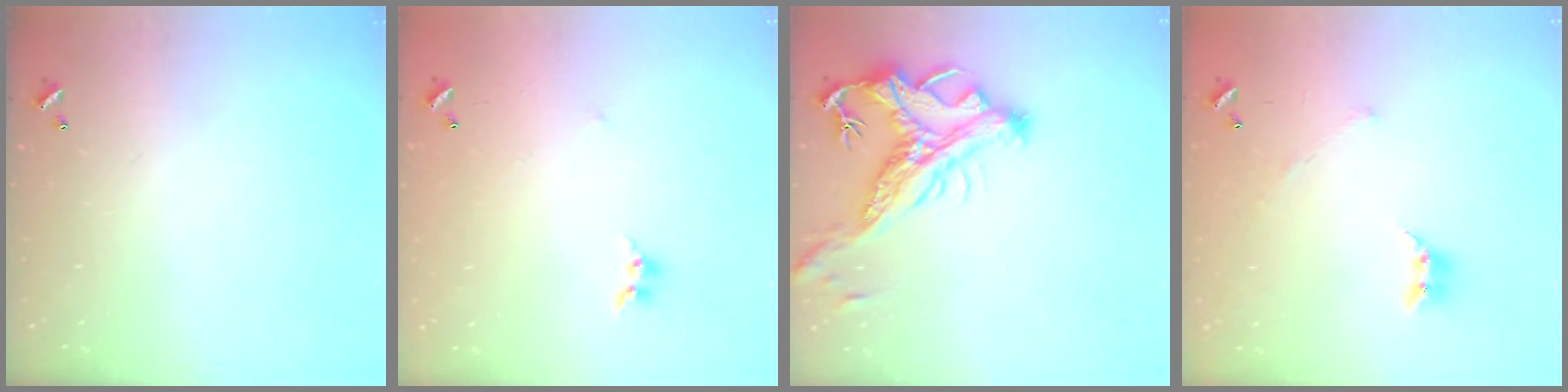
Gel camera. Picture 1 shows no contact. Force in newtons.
{"total": 7.0, "press": 7.0, "slide": 0.5}
{"total": 5.9, "press": 5.6, "slide": 1.8}
{"total": 3.9, "press": 3.8, "slide": 0.8}